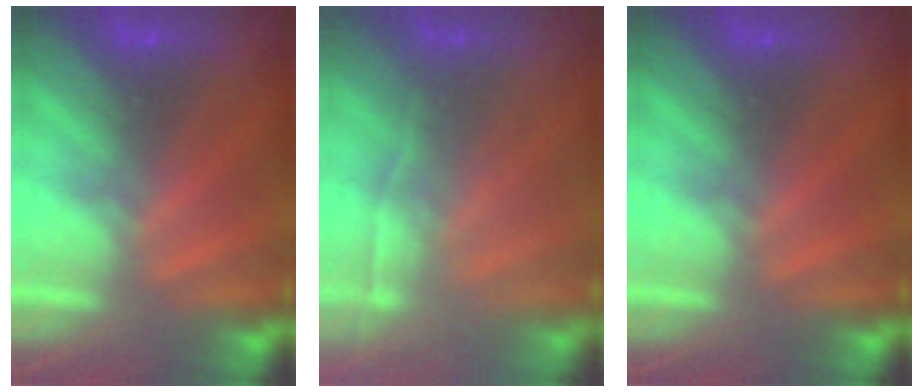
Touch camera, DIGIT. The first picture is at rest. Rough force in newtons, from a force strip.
{"total": 2.0}
{"total": 0.0}